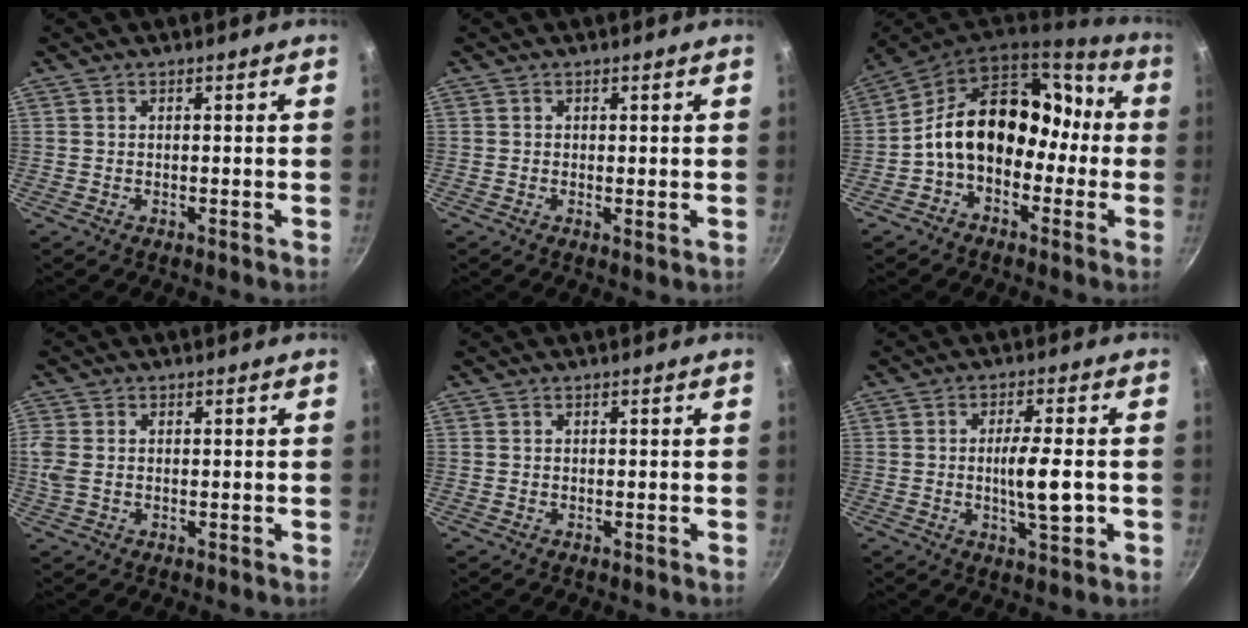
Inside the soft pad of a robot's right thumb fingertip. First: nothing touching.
{"total": 0.7, "force": [0.2, 0.3, 0.6], "torque": [-0.011, -0.007, -0.001]}
{"total": 17.6, "force": [-1.7, 12.8, 11.9], "torque": [-0.137, 0.071, -0.043]}
{"total": 3.7, "force": [0.2, 2.5, 2.7], "torque": [-0.065, 0.004, 0.000]}
{"total": 0.0}
{"total": 7.8, "force": [-1.1, 2.0, 7.4], "torque": [-0.121, 0.003, -0.020]}